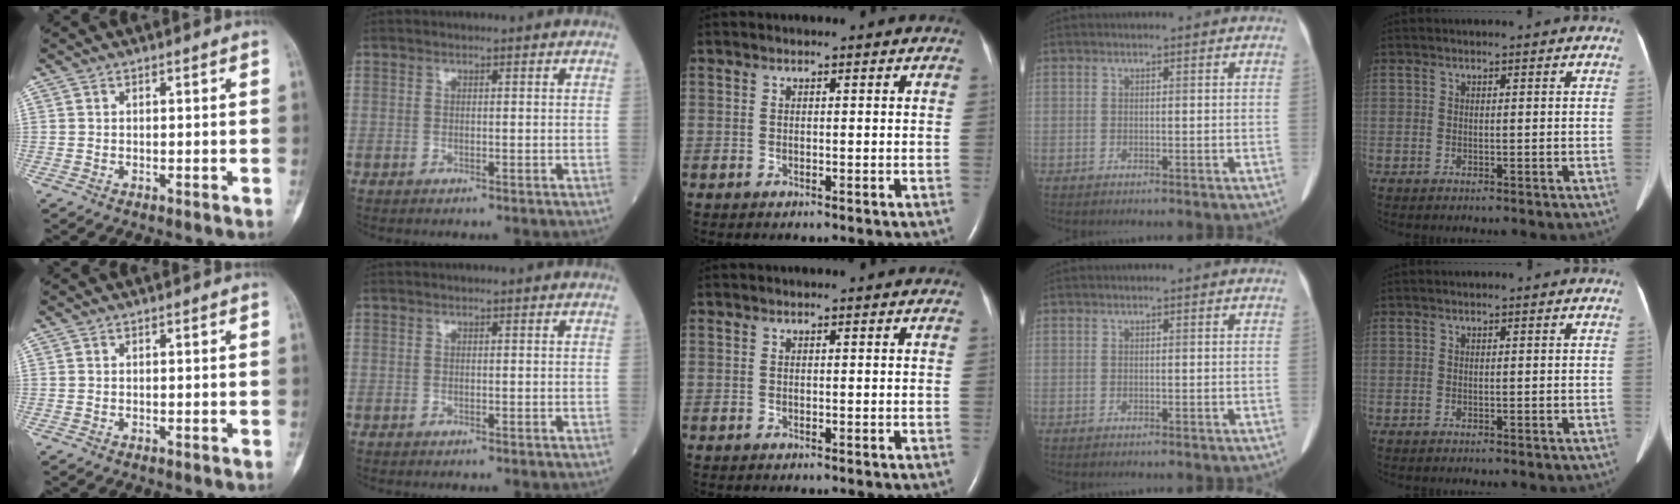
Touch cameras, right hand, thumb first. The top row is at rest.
{}